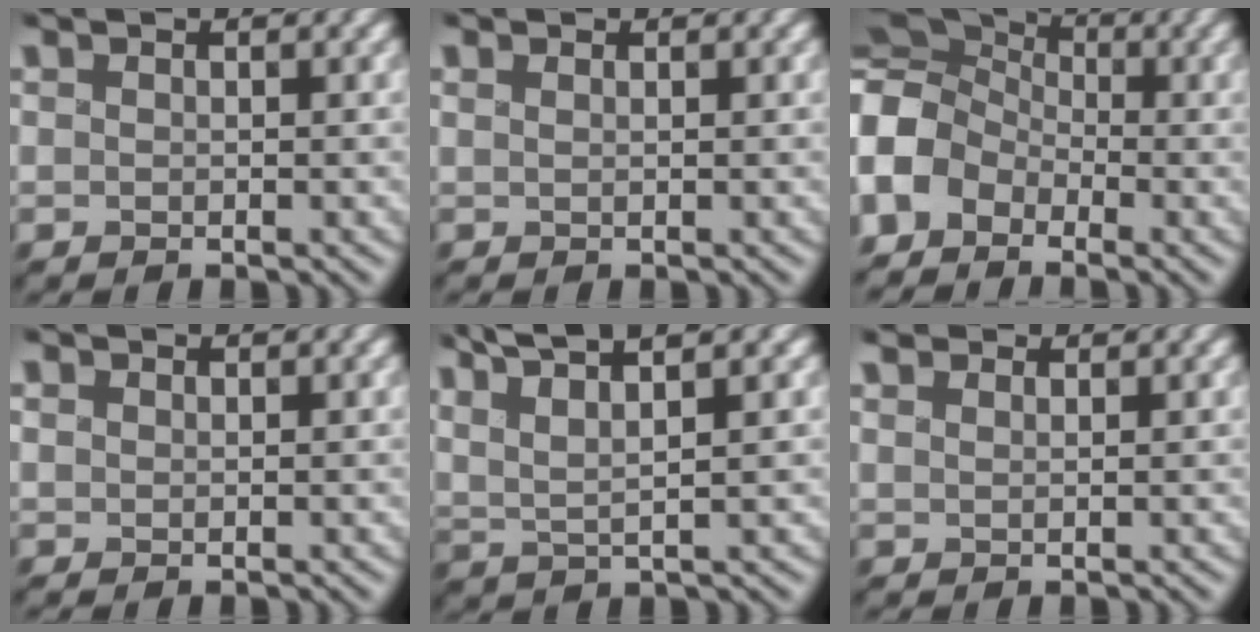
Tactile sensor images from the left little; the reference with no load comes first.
{"total": 0.0}
{"total": 9.3, "force": [-2.1, 7.8, 4.8], "torque": [-0.114, 0.000, -0.079]}
{"total": 0.6, "force": [0.2, 0.5, 0.0], "torque": [0.001, -0.002, 0.003]}
{"total": 7.1, "force": [5.0, 1.2, 4.9], "torque": [-0.099, 0.013, 0.076]}
{"total": 2.1, "force": [1.7, 0.9, 0.7], "torque": [-0.020, 0.000, 0.034]}